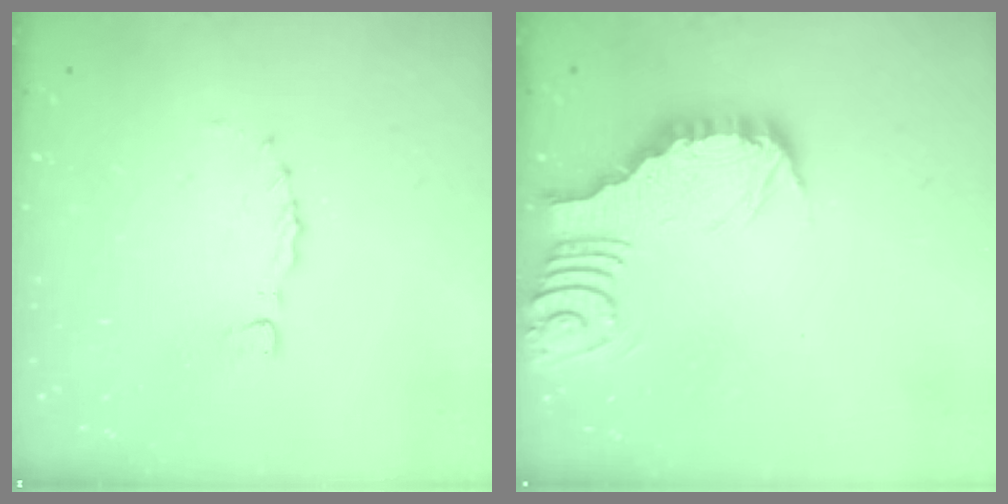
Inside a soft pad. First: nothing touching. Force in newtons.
{"total": 3.3, "press": 3.3, "slide": 0.2}